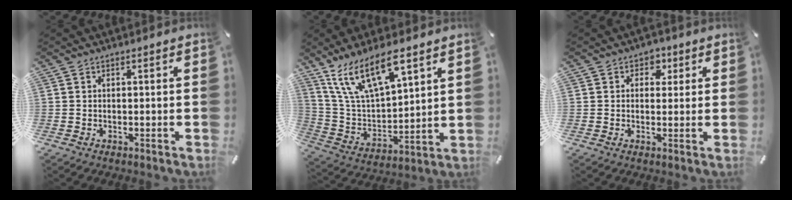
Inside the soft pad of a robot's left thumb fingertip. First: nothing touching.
{"total": 16.4, "force": [10.8, 6.7, 10.4], "torque": [-0.234, -0.052, 0.192]}
{"total": 3.5, "force": [0.9, 3.0, 1.4], "torque": [0.000, -0.003, 0.008]}